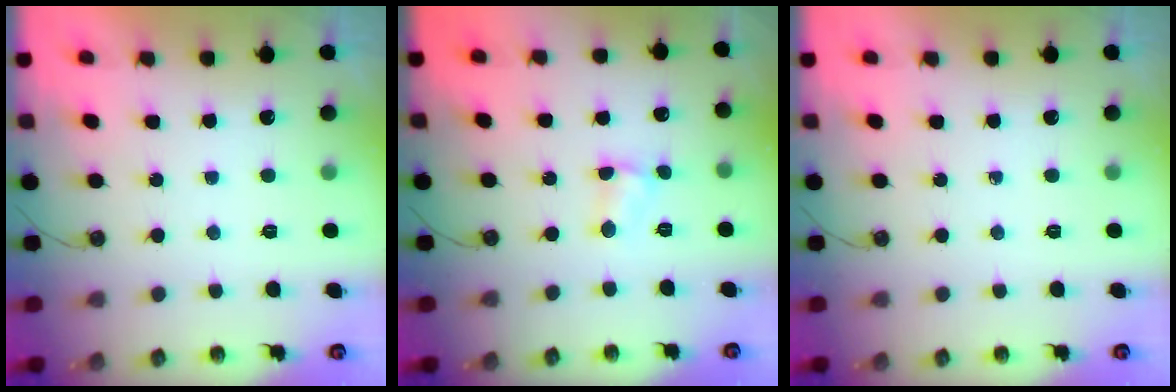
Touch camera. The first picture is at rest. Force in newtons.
{"total": 3.4, "press": 3.4, "slide": 0.5}
{"total": 0.0}